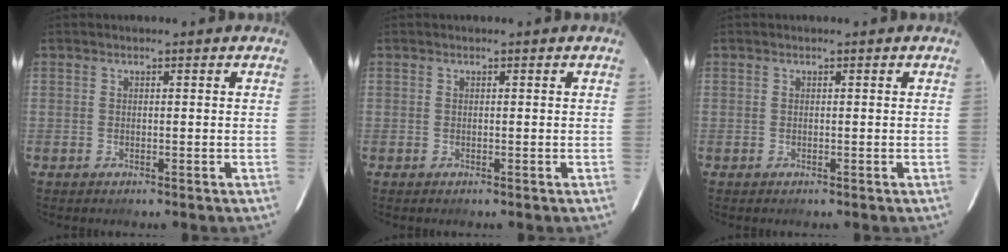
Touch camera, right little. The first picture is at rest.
{"total": 0.0}
{"total": 0.0}